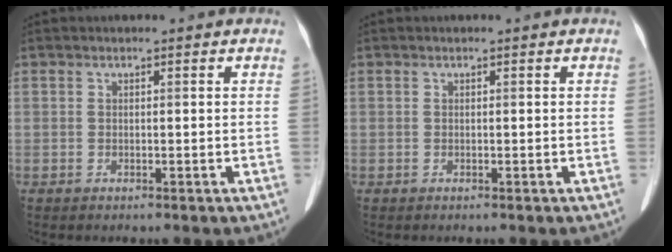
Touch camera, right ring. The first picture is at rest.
{"total": 0.0}